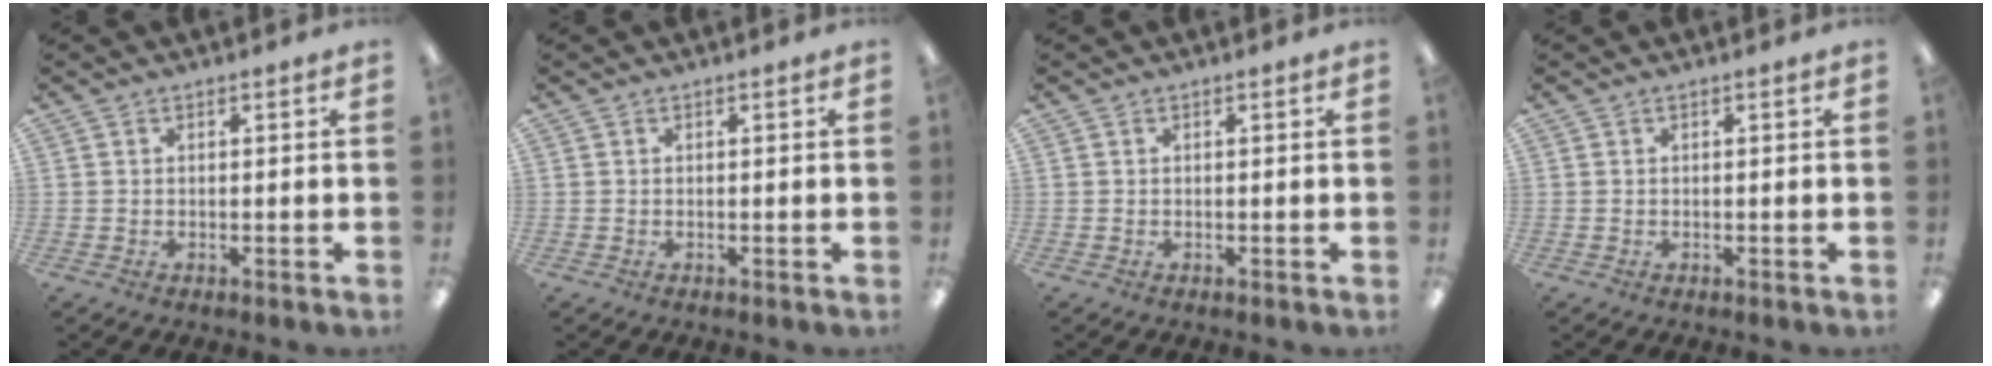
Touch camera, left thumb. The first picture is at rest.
{"total": 0.0}
{"total": 0.0}
{"total": 0.0}